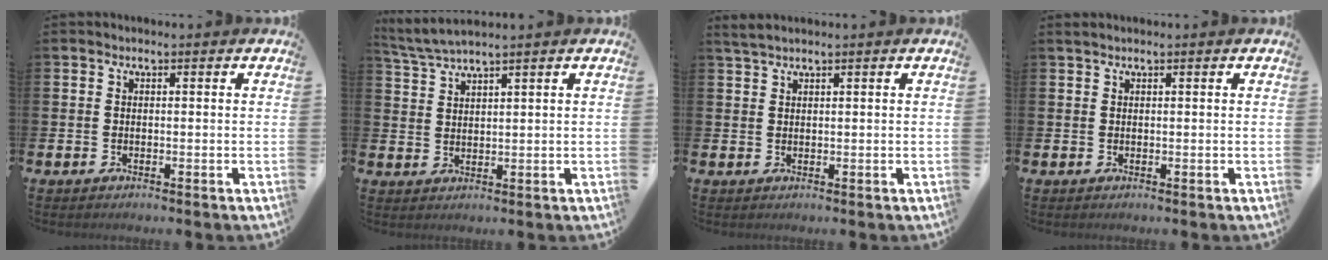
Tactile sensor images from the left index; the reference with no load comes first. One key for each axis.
{"total": 3.0, "fx": 2.9, "fy": -0.4, "fz": 0.7, "tx": -0.028, "ty": -0.006, "tz": 0.055}
{"total": 1.6, "fx": 1.4, "fy": 0.0, "fz": 0.6, "tx": -0.021, "ty": 0.006, "tz": 0.027}
{"total": 0.6, "fx": 0.5, "fy": 0.0, "fz": 0.3, "tx": -0.013, "ty": 0.006, "tz": 0.010}